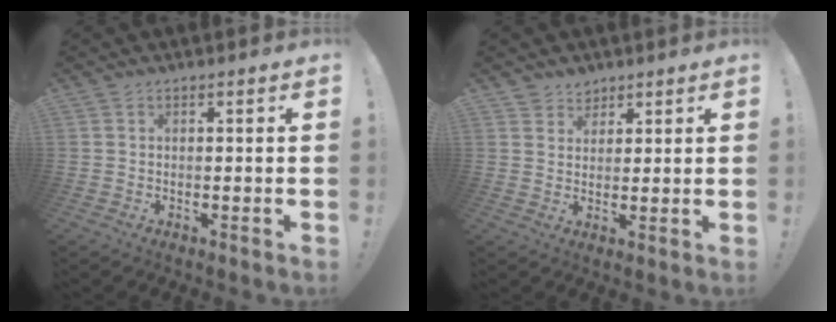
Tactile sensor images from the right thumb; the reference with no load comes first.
{"total": 4.3, "force": [3.3, 2.7, -0.4], "torque": [0.009, -0.022, 0.063]}